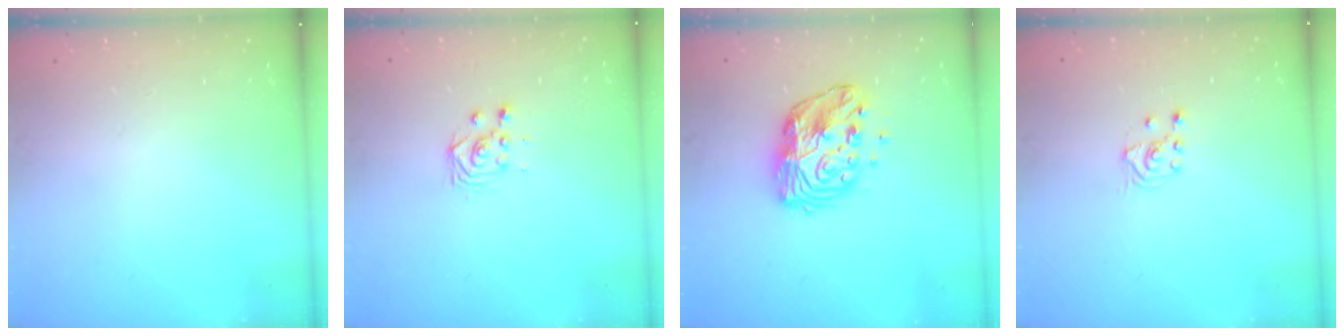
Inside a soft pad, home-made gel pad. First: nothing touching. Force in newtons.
{"total": 2.9, "press": 2.9, "slide": 0.4}
{"total": 12.3, "press": 12.3, "slide": 1.0}
{"total": 2.1, "press": 2.0, "slide": 0.8}